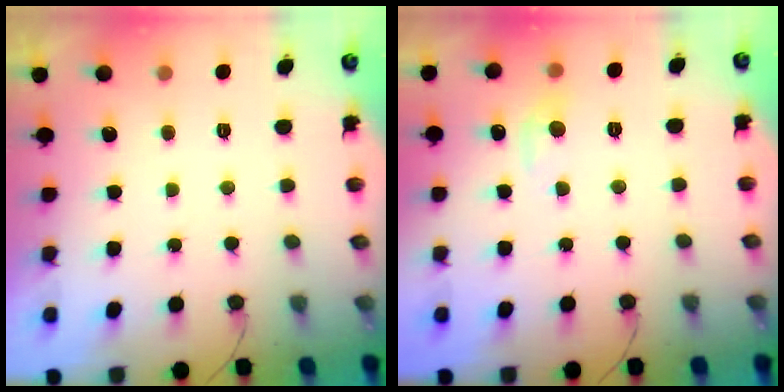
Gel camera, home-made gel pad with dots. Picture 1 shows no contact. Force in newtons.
{"total": 6.4, "press": 6.4, "slide": 0.9}